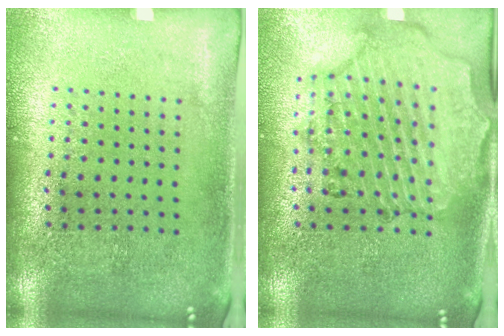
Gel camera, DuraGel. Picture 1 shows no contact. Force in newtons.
{"total": 1.7, "press": 1.7, "slide": 0.3}